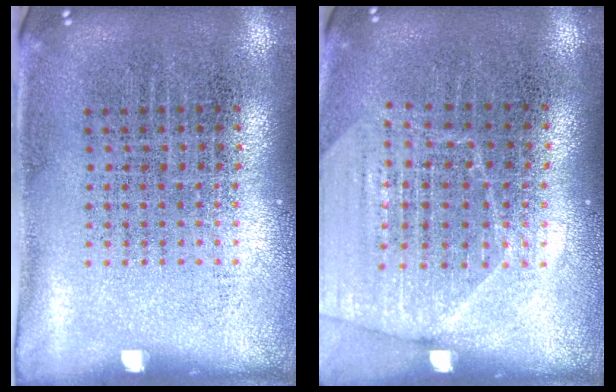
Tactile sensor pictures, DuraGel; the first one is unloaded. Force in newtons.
{"total": 1.6, "press": 1.5, "slide": 0.3}